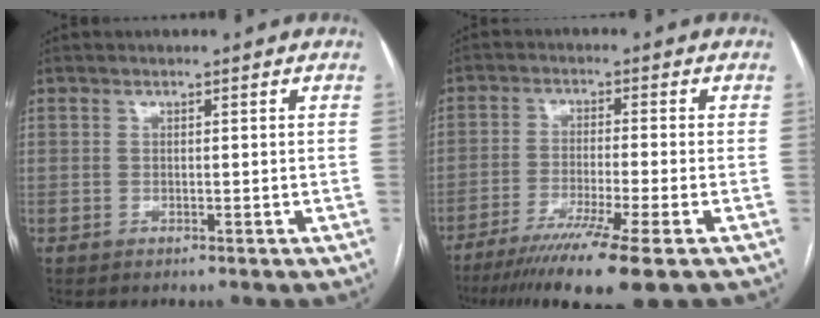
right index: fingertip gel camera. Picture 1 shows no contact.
{"total": 11.8, "force": [-7.9, -1.0, 8.7], "torque": [-0.143, -0.033, -0.126]}